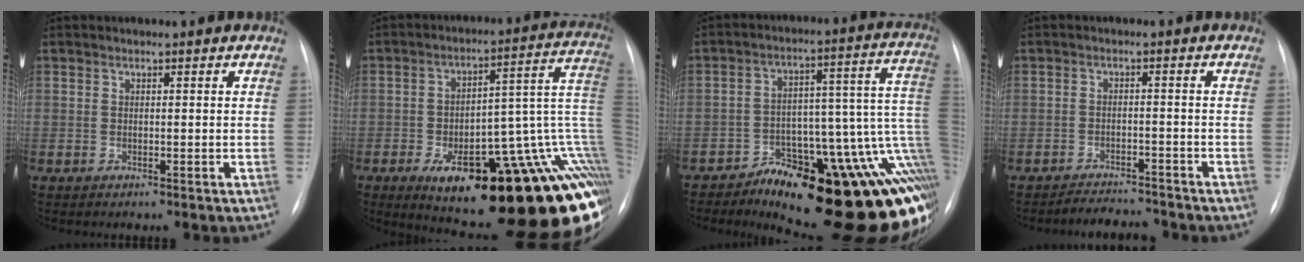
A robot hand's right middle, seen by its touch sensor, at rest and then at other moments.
{"total": 33.1, "force": [-13.3, 8.3, 29.1], "torque": [-0.252, 0.016, -0.171]}
{"total": 27.1, "force": [-13.9, 7.9, 21.9], "torque": [-0.151, 0.035, -0.174]}
{"total": 4.1, "force": [-4.1, 0.7, 0.1], "torque": [-0.005, -0.007, -0.062]}